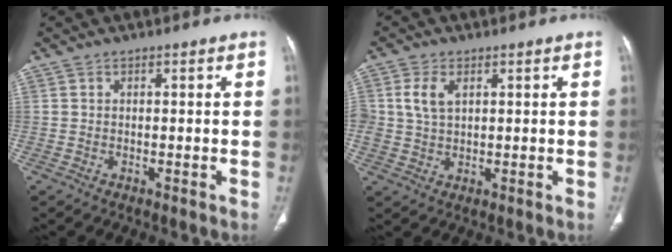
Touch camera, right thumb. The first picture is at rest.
{"total": 4.8, "force": [1.6, 2.9, 3.4], "torque": [-0.068, 0.000, 0.034]}